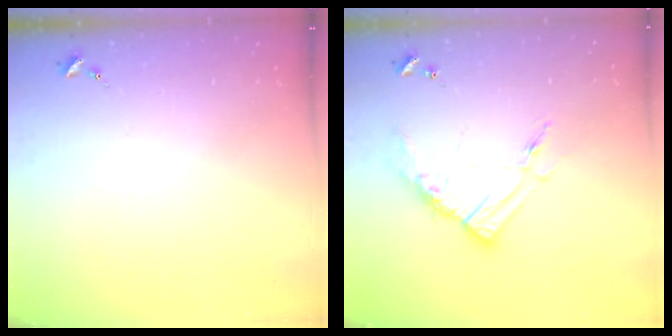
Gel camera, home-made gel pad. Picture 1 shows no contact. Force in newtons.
{"total": 11.9, "press": 11.9, "slide": 0.6}